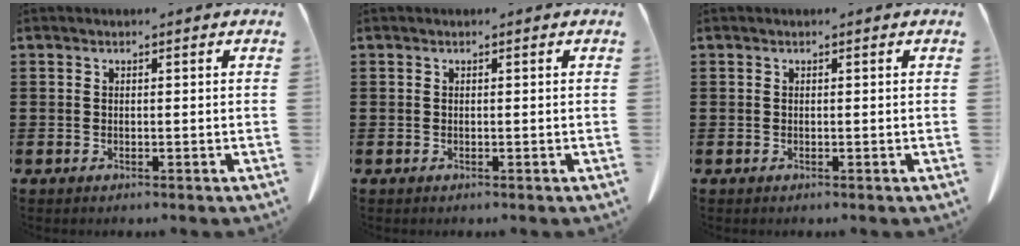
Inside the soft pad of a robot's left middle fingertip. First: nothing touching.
{"total": 0.0}
{"total": 0.0}